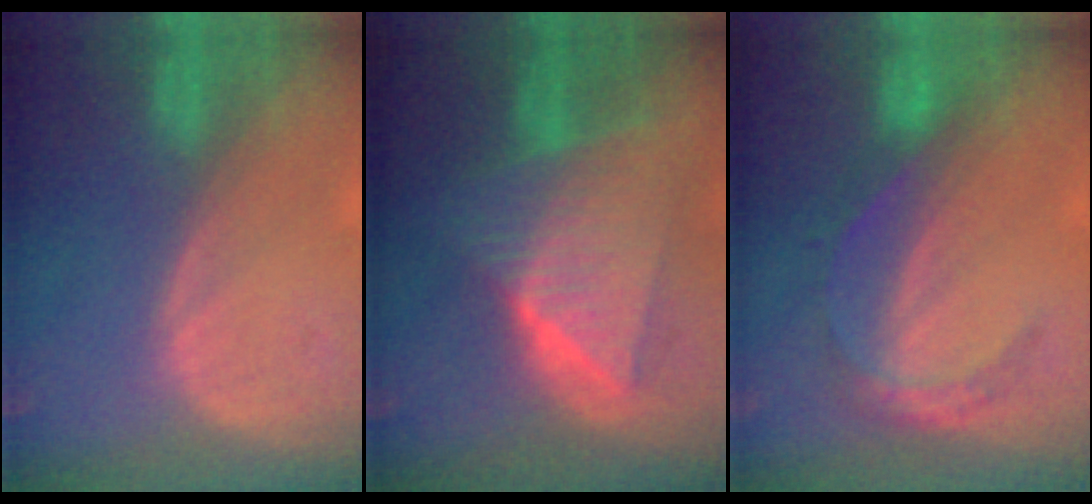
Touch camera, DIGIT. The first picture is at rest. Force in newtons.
{"total": 9.6, "press": 9.6, "slide": 0.6}
{"total": 4.6, "press": 4.2, "slide": 1.9}